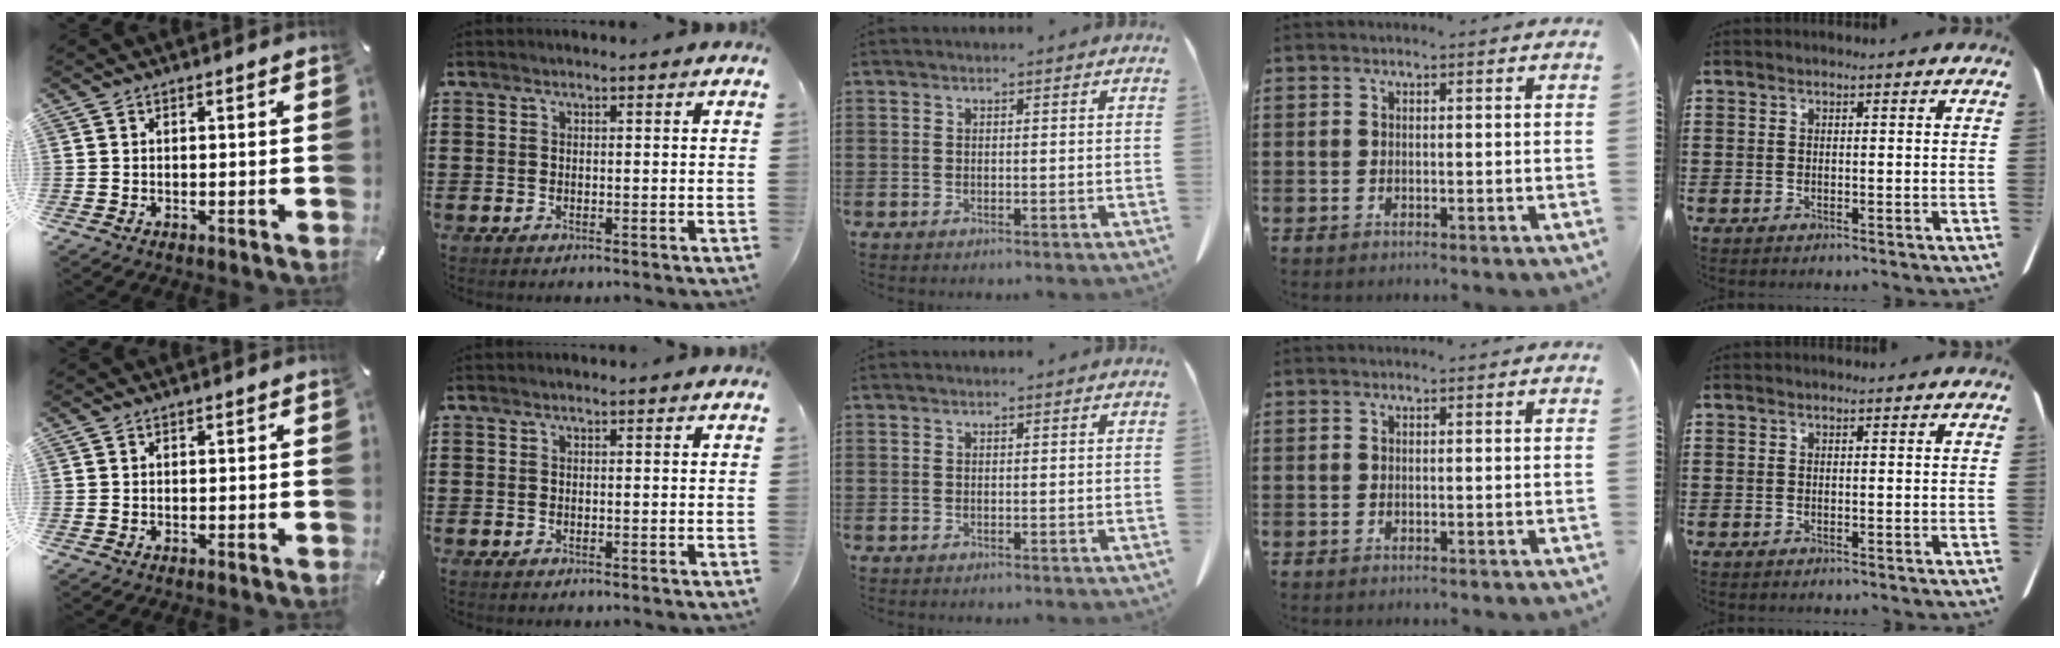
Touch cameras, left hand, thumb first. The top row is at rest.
{}